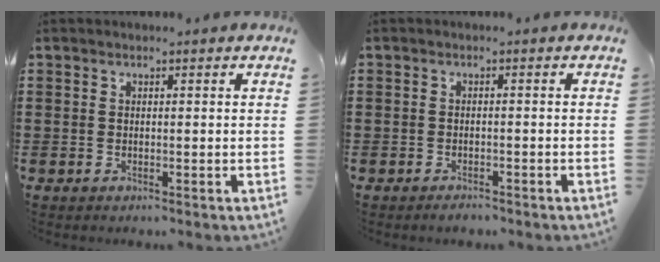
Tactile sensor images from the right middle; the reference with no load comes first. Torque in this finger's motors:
{"motor_torque": [0.94, 0.11, -0.06, 0.01]}